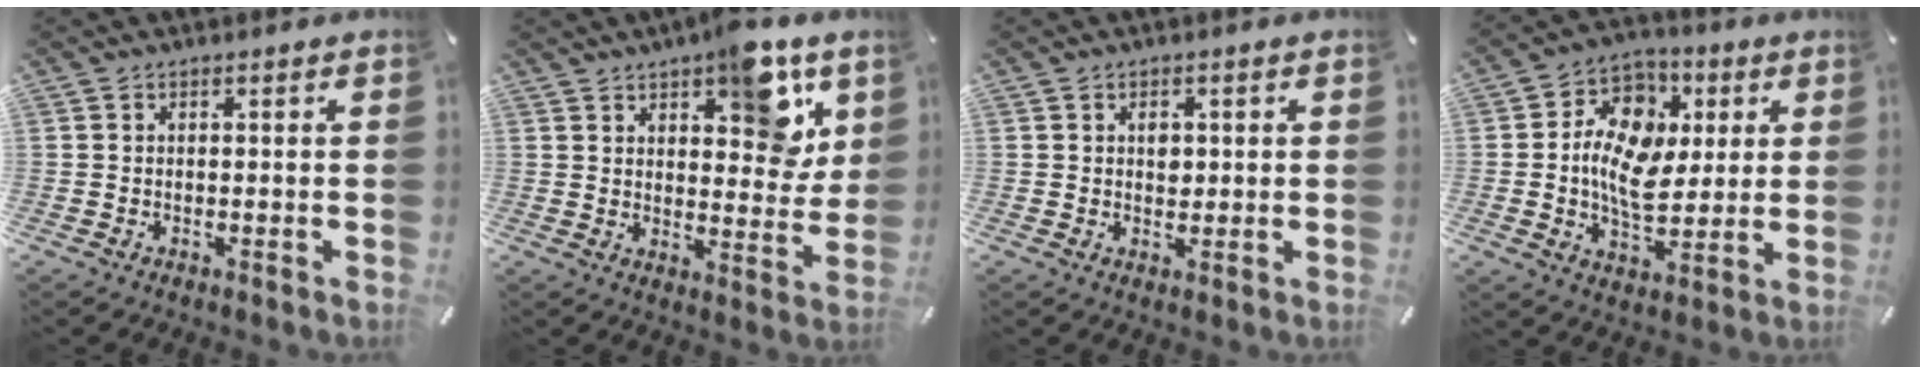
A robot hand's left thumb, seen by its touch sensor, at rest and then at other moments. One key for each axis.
{"total": 12.9, "fx": 7.3, "fy": 6.2, "fz": 8.7, "tx": -0.089, "ty": -0.044, "tz": 0.119}
{"total": 2.5, "fx": 0.4, "fy": 1.9, "fz": 1.5, "tx": -0.008, "ty": -0.005, "tz": 0.000}
{"total": 13.0, "fx": 1.7, "fy": 9.8, "fz": 8.3, "tx": -0.150, "ty": 0.003, "tz": 0.035}